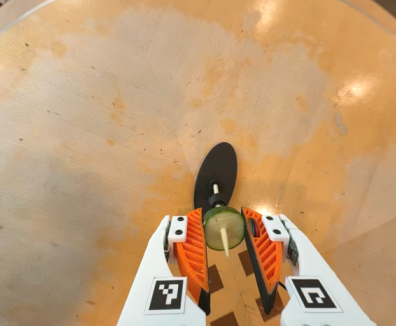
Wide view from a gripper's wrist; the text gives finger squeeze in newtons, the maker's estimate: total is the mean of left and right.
{"total": 9.4, "left": 9.2, "right": 9.5}